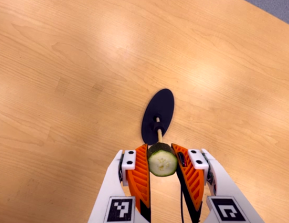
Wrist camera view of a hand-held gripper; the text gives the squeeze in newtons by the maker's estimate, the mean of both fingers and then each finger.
{"total": 8.7, "left": 7.8, "right": 9.6}